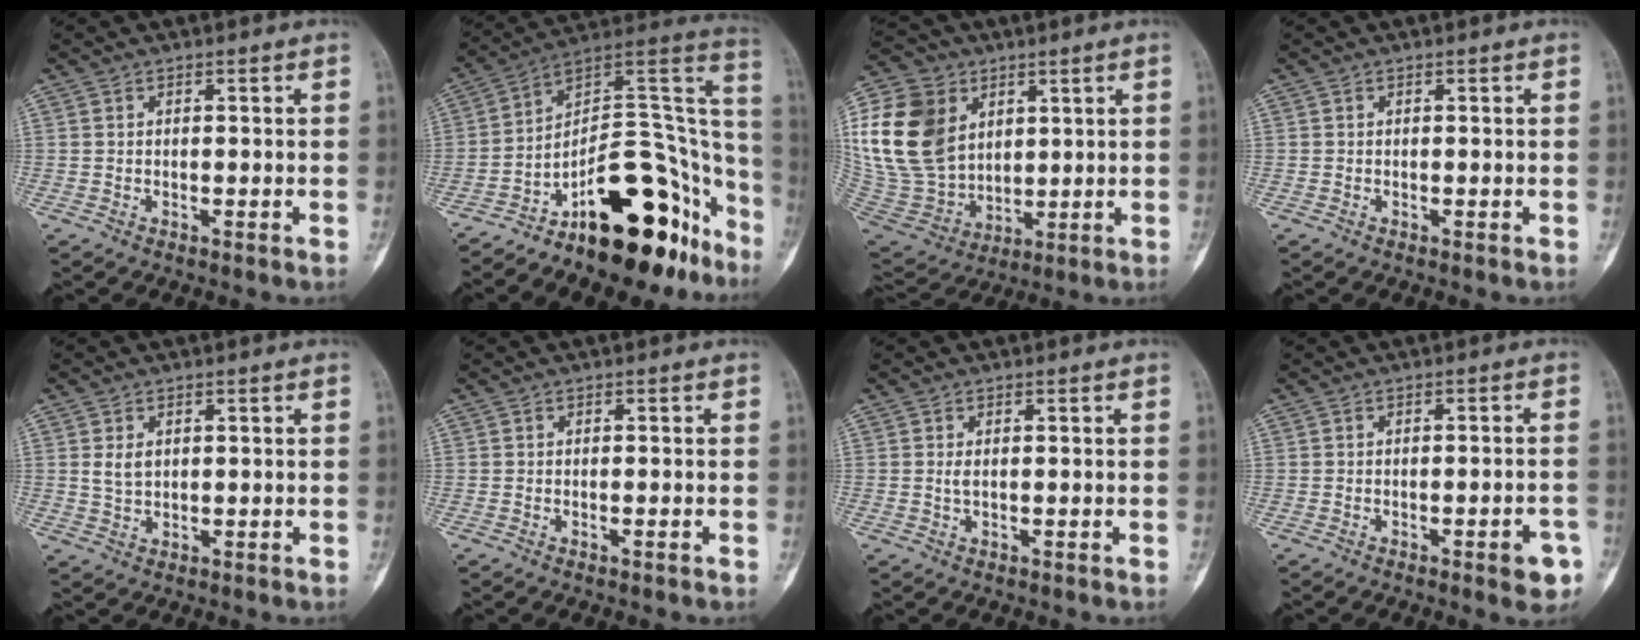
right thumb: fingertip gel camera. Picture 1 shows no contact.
{"total": 25.5, "force": [-16.1, 10.6, 16.6], "torque": [-0.139, 0.136, -0.246]}
{"total": 22.8, "force": [6.0, 17.2, 13.6], "torque": [-0.274, -0.009, 0.127]}
{"total": 0.0}
{"total": 2.9, "force": [0.8, 2.0, 2.0], "torque": [-0.030, -0.004, 0.019]}
{"total": 0.5, "force": [-0.3, 0.1, 0.4], "torque": [-0.012, 0.002, -0.002]}
{"total": 0.8, "force": [0.1, 0.3, 0.7], "torque": [-0.018, -0.002, 0.005]}
{"total": 5.0, "force": [-2.4, 1.5, 4.1], "torque": [-0.039, 0.012, -0.026]}